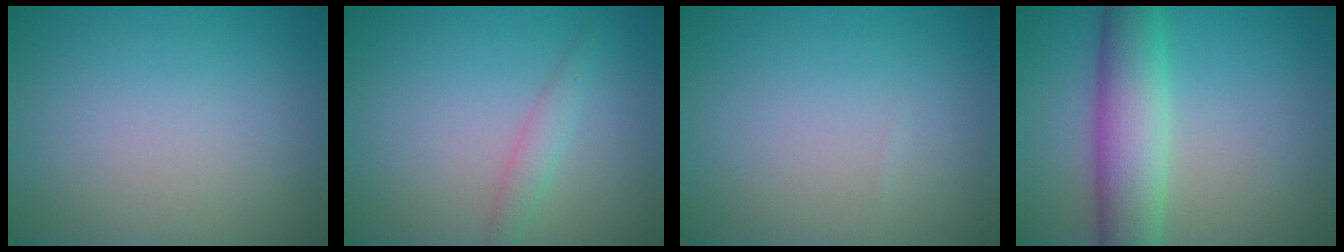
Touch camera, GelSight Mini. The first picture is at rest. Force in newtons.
{"total": 1.6, "press": 1.6, "slide": 0.0}
{"total": 0.0}
{"total": 6.7, "press": 6.7, "slide": 0.4}